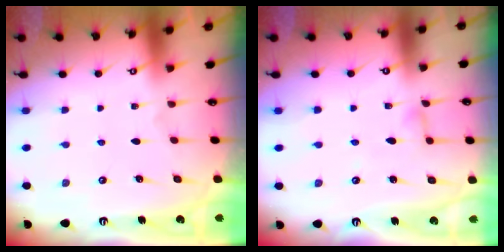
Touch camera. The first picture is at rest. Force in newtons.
{"total": 3.0, "press": 3.0, "slide": 0.3}